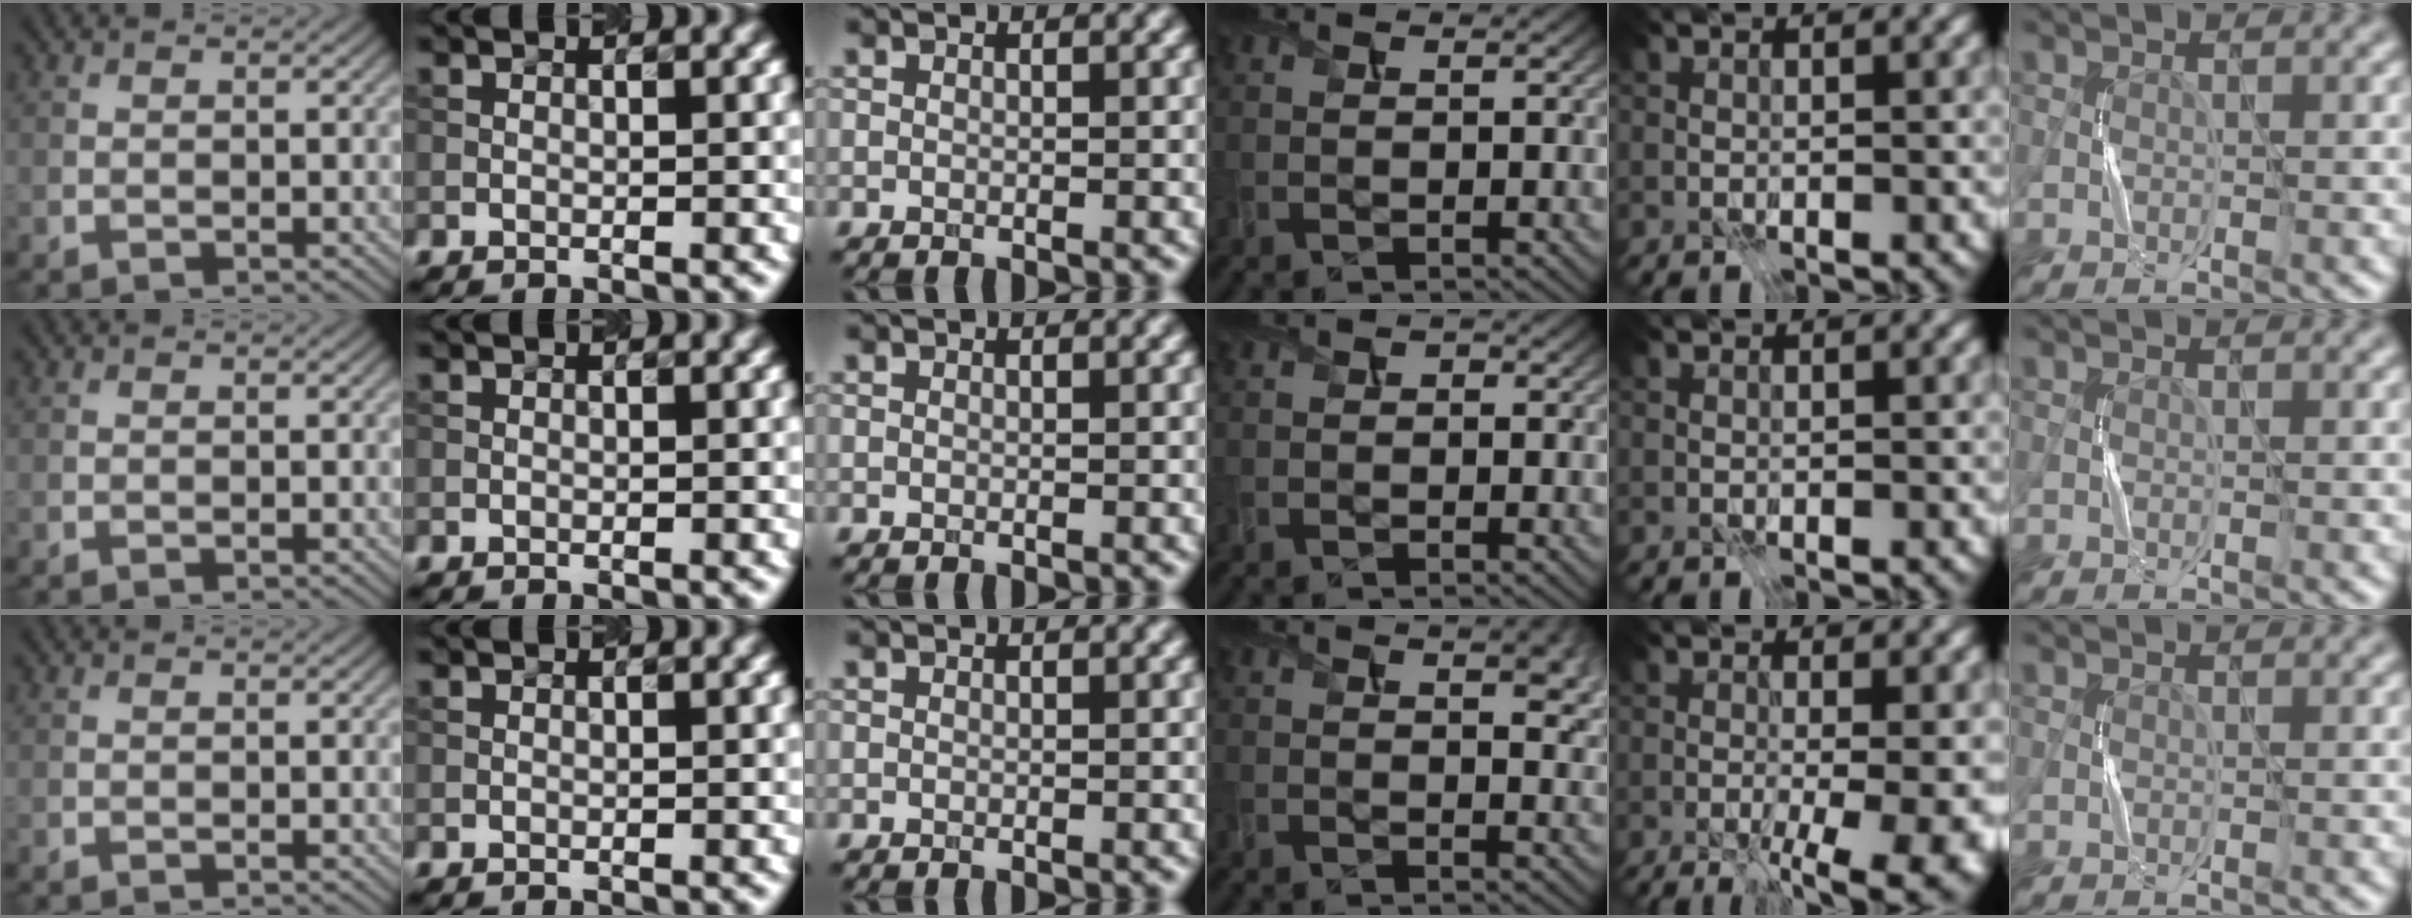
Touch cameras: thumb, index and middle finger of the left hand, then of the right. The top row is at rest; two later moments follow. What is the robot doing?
{"motion": "press", "object": "syringe"}